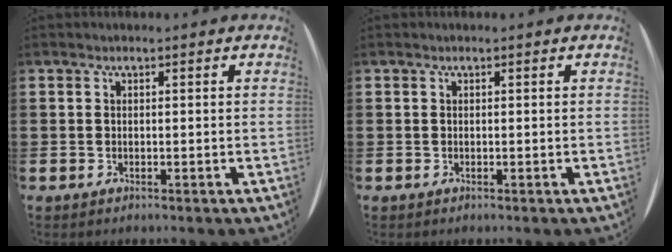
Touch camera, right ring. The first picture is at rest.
{"total": 0.0}